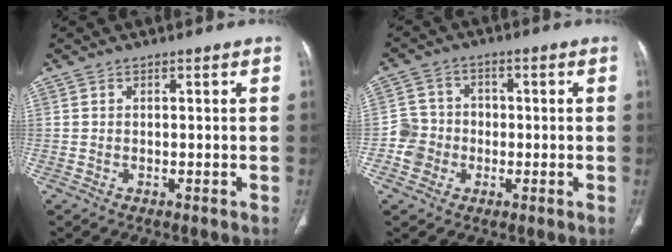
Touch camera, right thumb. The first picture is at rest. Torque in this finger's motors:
{"motor_torque": [0.55, 0.16, 0.61, 0.06, 0.02]}